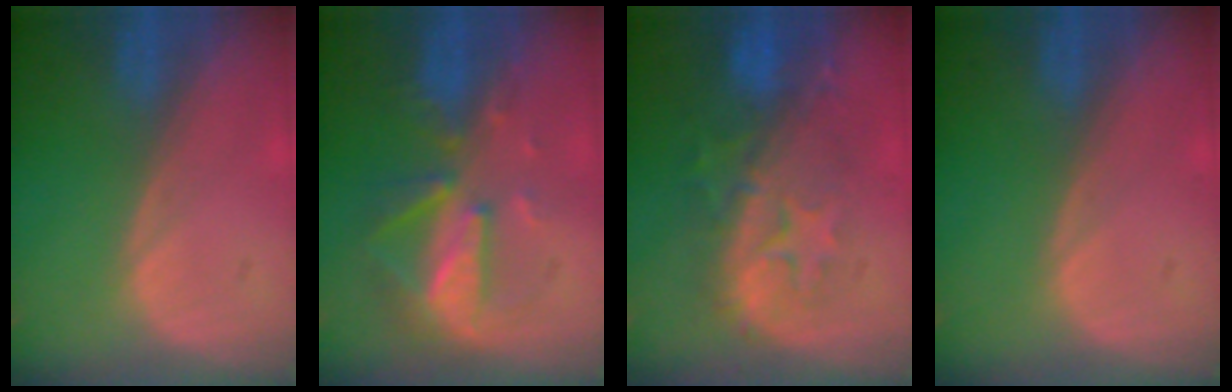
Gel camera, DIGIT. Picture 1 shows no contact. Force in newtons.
{"total": 8.0, "press": 7.4, "slide": 3.0}
{"total": 10.0, "press": 8.9, "slide": 4.6}
{"total": 0.0}